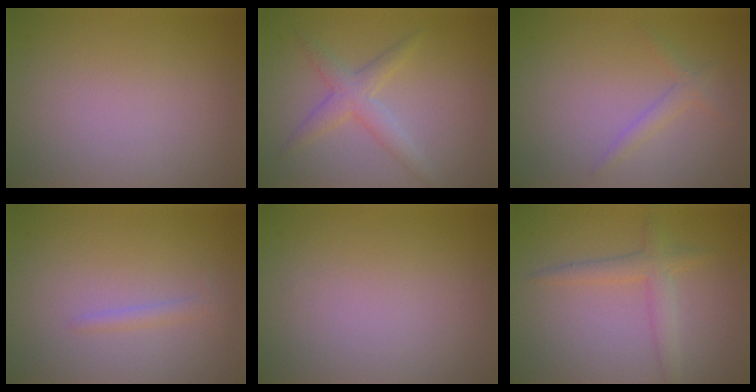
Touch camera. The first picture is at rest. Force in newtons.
{"total": 2.5, "press": 2.5, "slide": 0.1}
{"total": 1.3, "press": 1.3, "slide": 0.1}
{"total": 1.0, "press": 1.0, "slide": 0.0}
{"total": 0.0}
{"total": 2.3, "press": 2.3, "slide": 0.2}